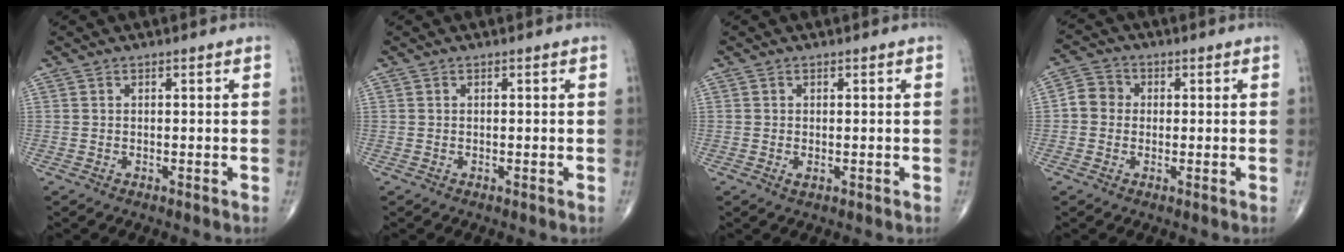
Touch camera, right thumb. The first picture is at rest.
{"total": 0.0}
{"total": 0.9, "force": [-0.2, 0.4, 0.8], "torque": [-0.013, -0.003, -0.003]}
{"total": 4.5, "force": [-0.1, 4.1, 1.8], "torque": [-0.018, 0.012, -0.012]}